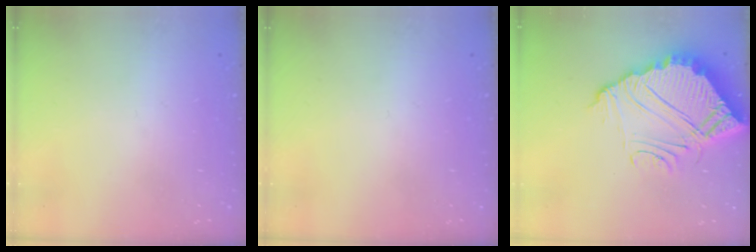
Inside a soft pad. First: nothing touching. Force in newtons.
{"total": 0.0}
{"total": 12.8, "press": 12.8, "slide": 1.0}